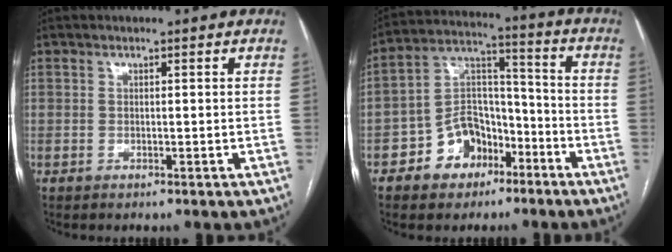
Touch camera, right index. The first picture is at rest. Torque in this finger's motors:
{"motor_torque": [0.92, -0.87, 0.57, 0.08]}